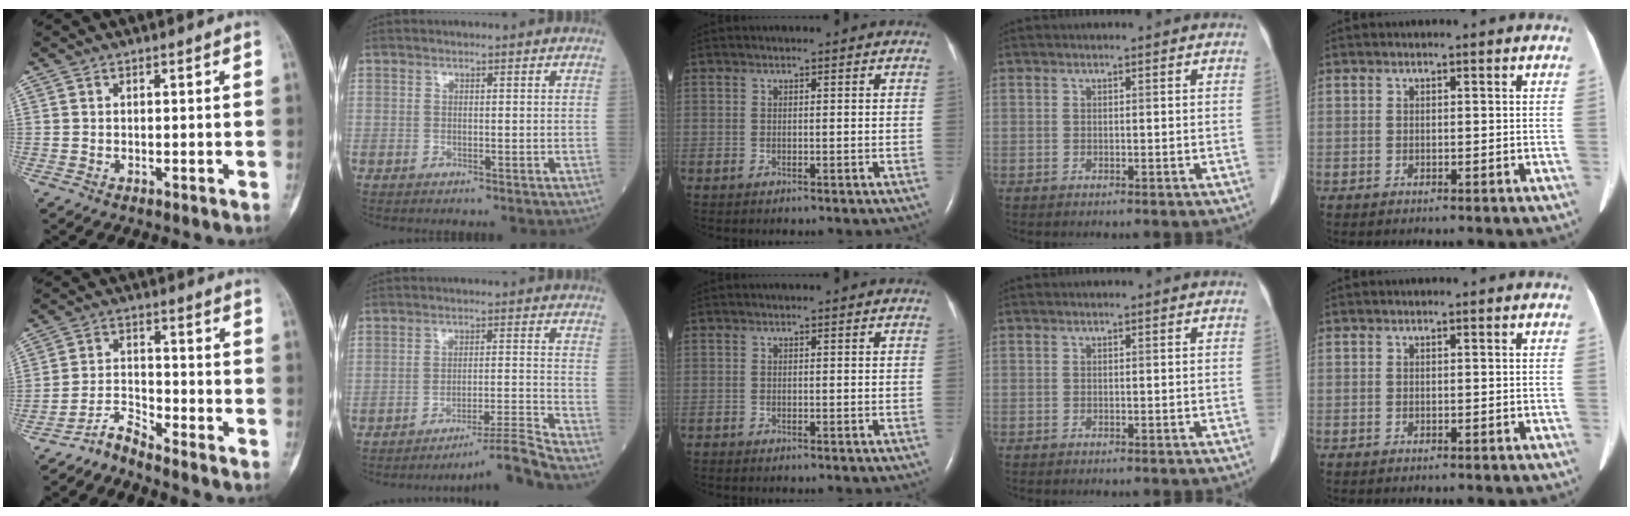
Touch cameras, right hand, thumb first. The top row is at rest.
{"thumb": {"total": 4.2, "force": [-4.1, 0.0, 0.6], "torque": [-0.013, 0.031, -0.085]}, "index": {"total": 7.6, "force": [-6.4, -4.2, 0.7], "torque": [-0.009, 0.001, -0.108]}}